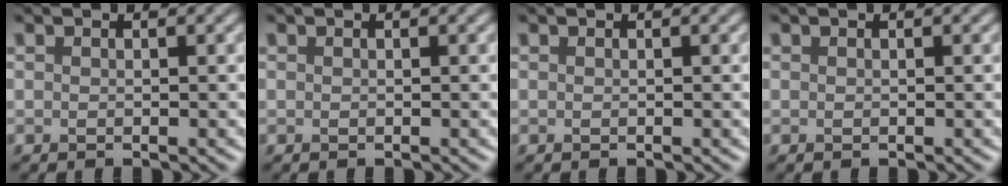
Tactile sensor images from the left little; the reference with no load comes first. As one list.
[{"total": 0.0}, {"total": 0.0}, {"total": 0.0}]